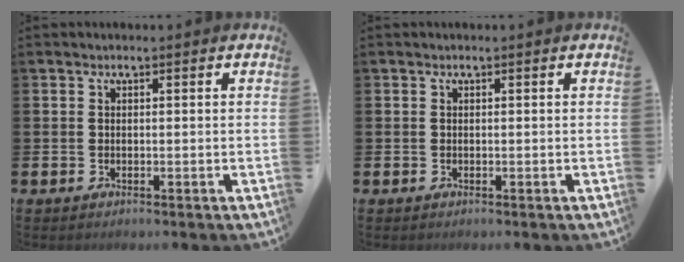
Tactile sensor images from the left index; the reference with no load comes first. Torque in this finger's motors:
{"motor_torque": [0.00, 0.00, 0.00, 0.00]}